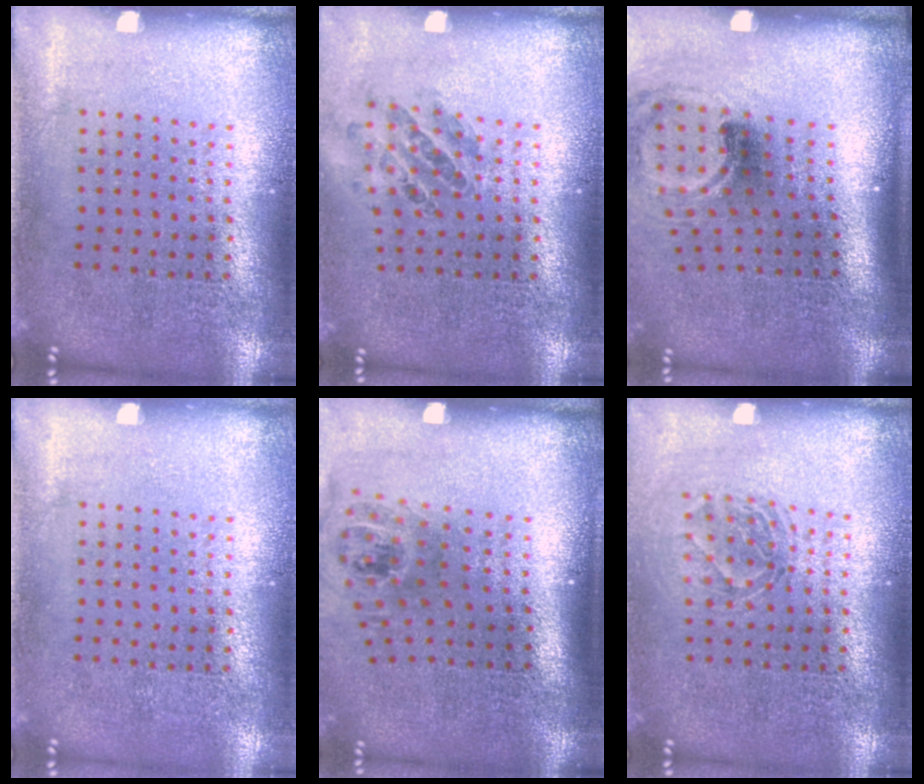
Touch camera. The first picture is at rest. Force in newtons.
{"total": 0.9, "press": 0.9, "slide": 0.1}
{"total": 1.9, "press": 1.2, "slide": 1.4}
{"total": 0.0}
{"total": 1.6, "press": 1.2, "slide": 1.1}
{"total": 1.3, "press": 1.2, "slide": 0.6}